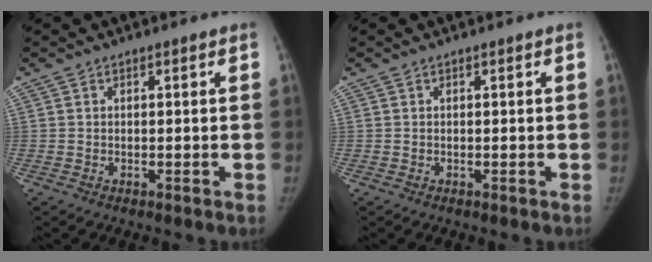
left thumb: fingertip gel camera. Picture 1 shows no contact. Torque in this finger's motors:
{"motor_torque": [0.09, 0.01, 0.40, -0.44, 0.03]}